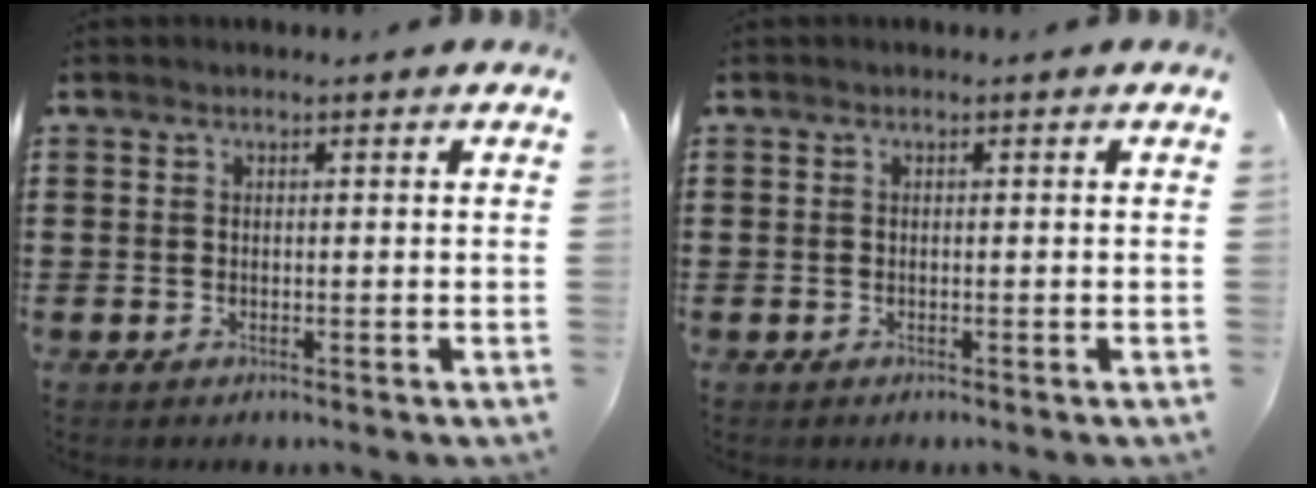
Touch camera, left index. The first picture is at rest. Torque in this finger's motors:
{"motor_torque": [0.00, 0.00, 0.00, -0.01]}